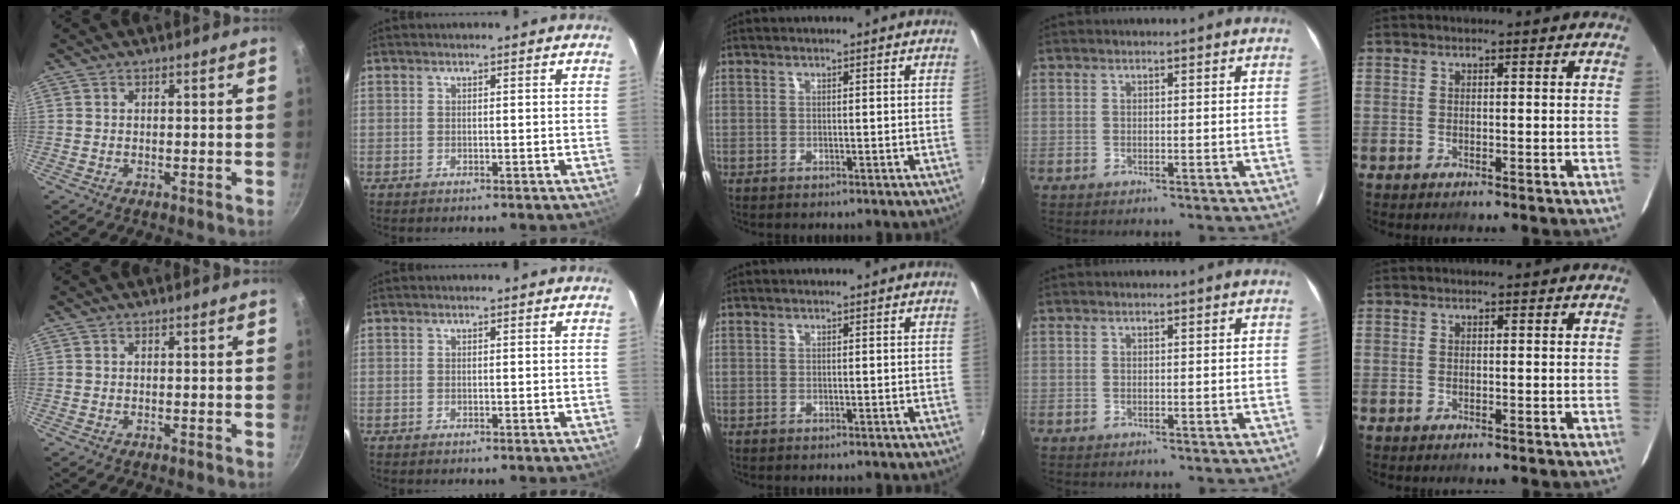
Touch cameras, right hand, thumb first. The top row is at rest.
{}